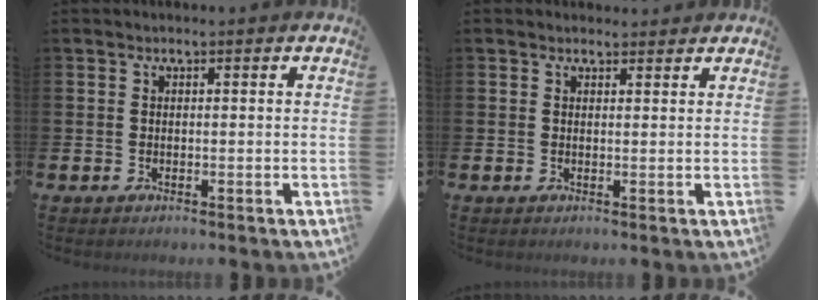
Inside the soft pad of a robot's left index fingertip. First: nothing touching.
{"total": 1.2, "force": [1.1, 0.5, 0.0], "torque": [0.013, -0.001, 0.017]}